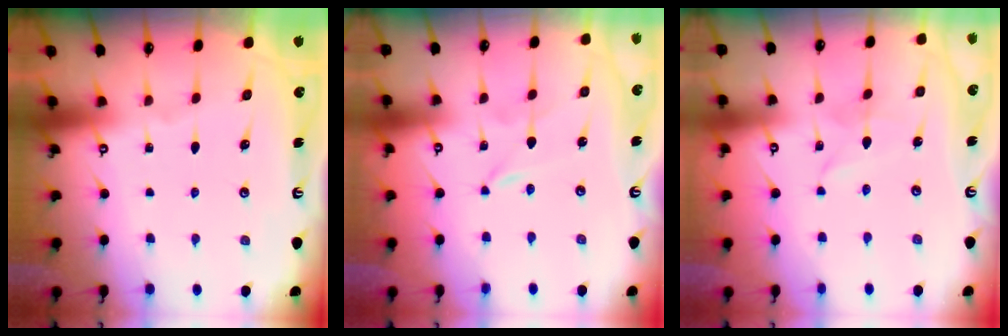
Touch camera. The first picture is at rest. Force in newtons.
{"total": 0.0}
{"total": 1.7, "press": 1.7, "slide": 0.1}